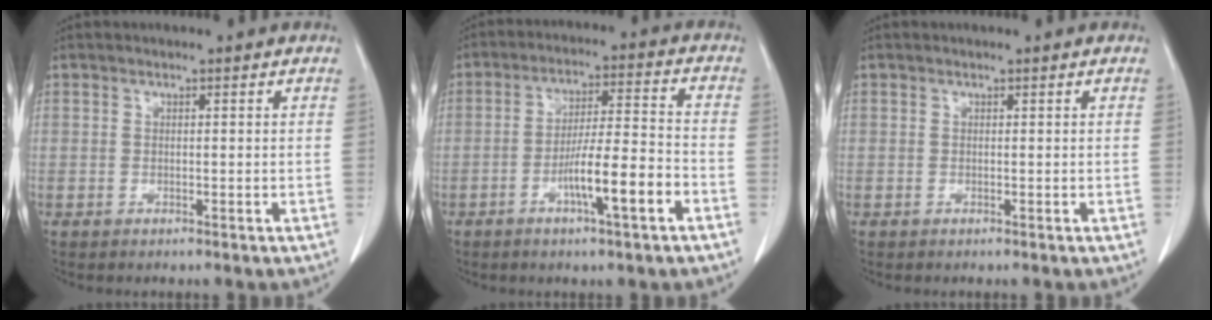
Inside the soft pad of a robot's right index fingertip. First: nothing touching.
{"total": 9.9, "force": [-4.3, 0.4, 8.9], "torque": [-0.152, 0.005, -0.072]}
{"total": 0.0}